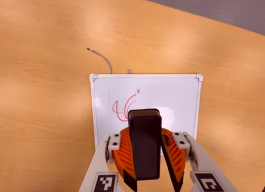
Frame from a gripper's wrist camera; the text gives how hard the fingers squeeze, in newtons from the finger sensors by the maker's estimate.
{"total": 9.6, "left": 10.4, "right": 8.7}